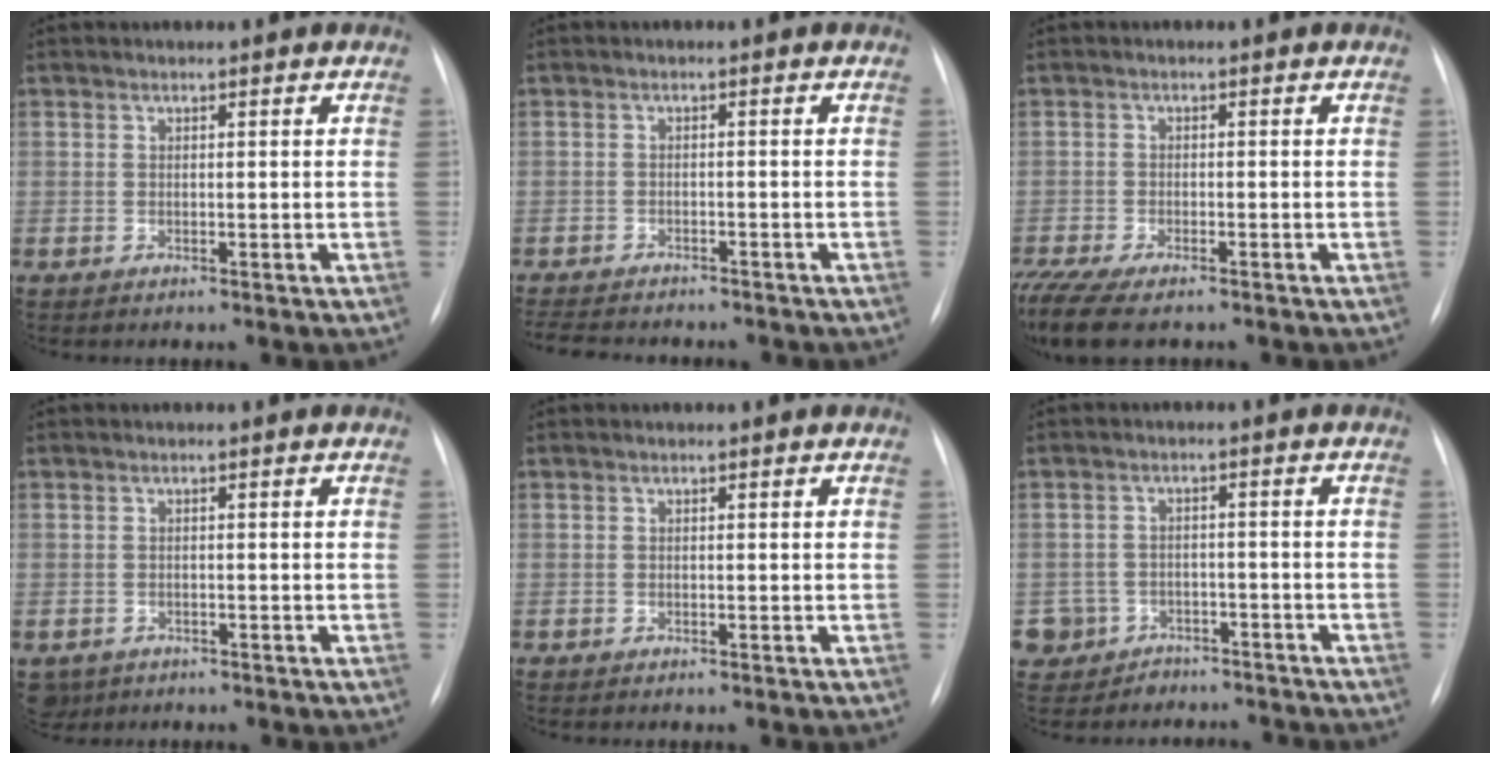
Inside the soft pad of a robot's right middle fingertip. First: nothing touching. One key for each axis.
{"total": 10.8, "fx": -9.3, "fy": 3.3, "fz": 4.3, "tx": -0.083, "ty": -0.007, "tz": -0.125}
{"total": 10.3, "fx": -7.9, "fy": 3.1, "fz": 5.8, "tx": -0.119, "ty": -0.013, "tz": -0.125}
{"total": 3.9, "fx": -2.2, "fy": 3.1, "fz": 0.8, "tx": -0.008, "ty": 0.001, "tz": -0.031}
{"total": 0.0}
{"total": 8.4, "fx": -6.1, "fy": 5.7, "fz": 0.8, "tx": -0.022, "ty": 0.022, "tz": -0.076}